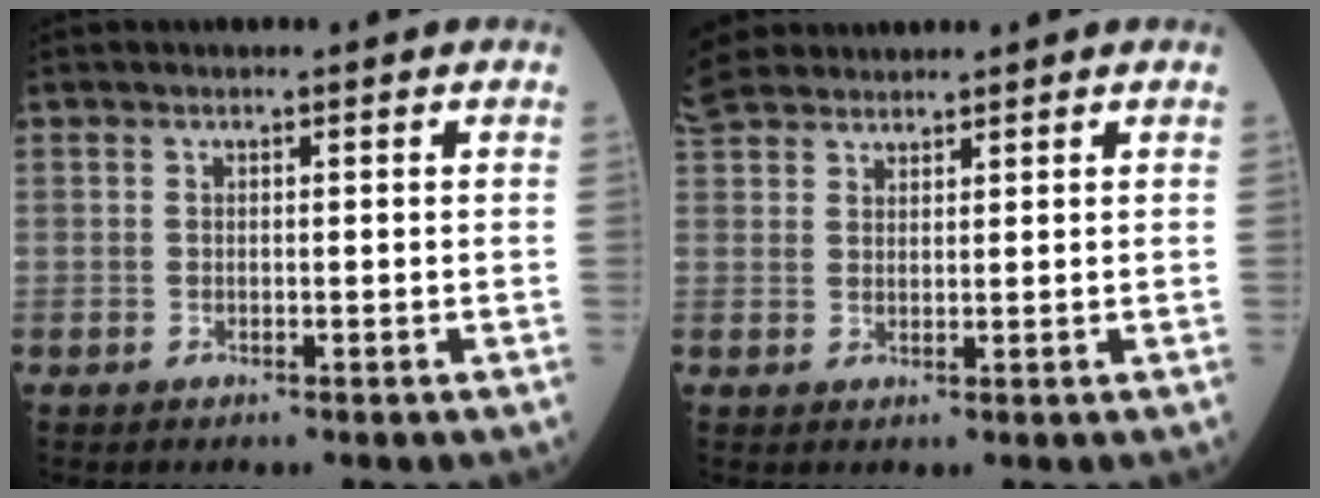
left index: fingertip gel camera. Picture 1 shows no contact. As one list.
[{"total": 7.3, "force": [6.6, 2.5, 1.9], "torque": [-0.052, 0.026, 0.135]}]